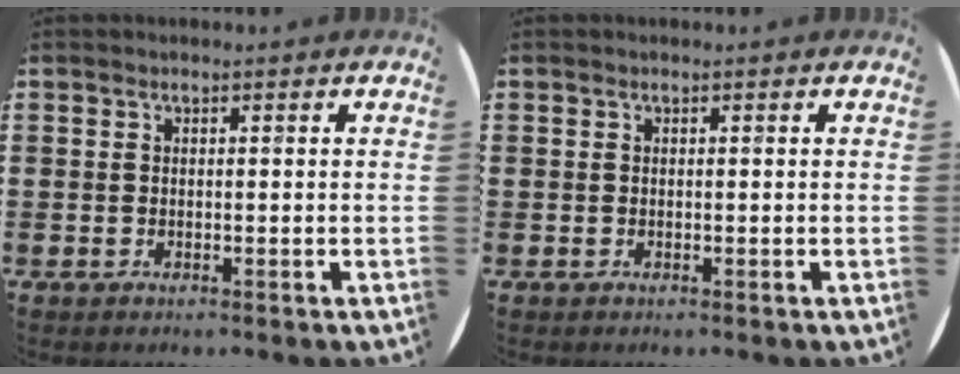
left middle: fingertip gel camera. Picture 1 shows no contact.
{"total": 0.0}